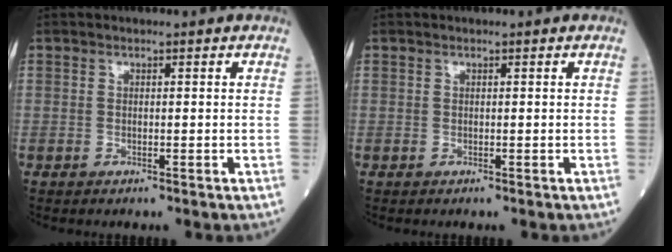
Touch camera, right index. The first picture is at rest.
{"total": 0.0}